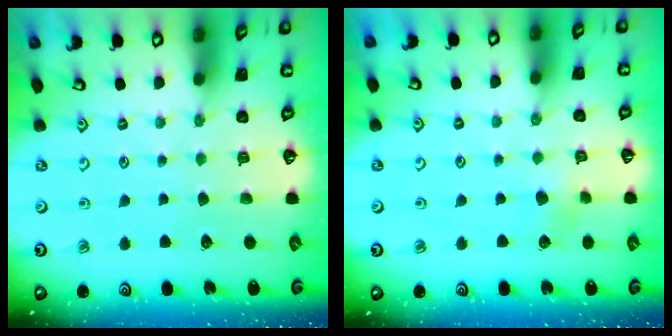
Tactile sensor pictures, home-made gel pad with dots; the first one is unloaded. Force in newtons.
{"total": 3.9, "press": 3.9, "slide": 0.6}